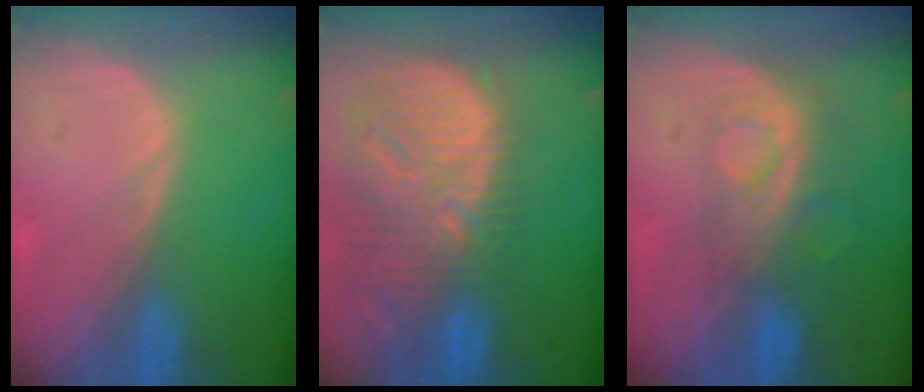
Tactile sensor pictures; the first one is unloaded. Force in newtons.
{"total": 13.4, "press": 11.6, "slide": 6.8}
{"total": 8.5, "press": 7.1, "slide": 4.6}